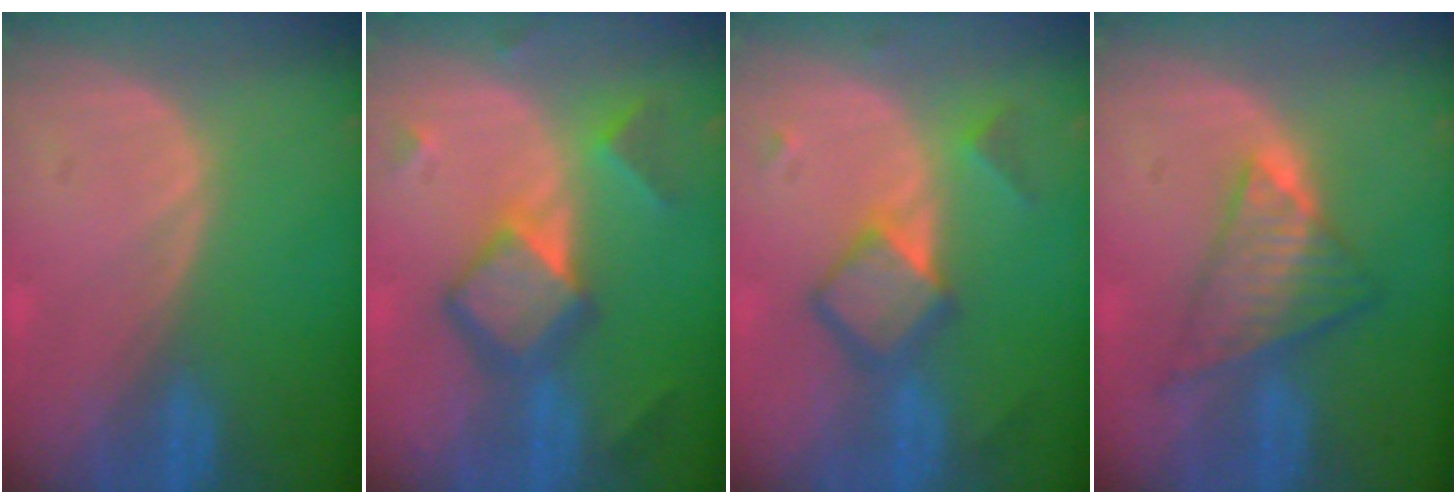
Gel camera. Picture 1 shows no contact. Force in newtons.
{"total": 7.7, "press": 7.6, "slide": 0.6}
{"total": 6.2, "press": 6.2, "slide": 0.3}
{"total": 6.8, "press": 6.5, "slide": 2.2}